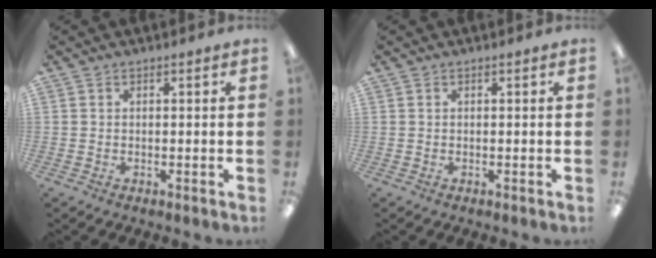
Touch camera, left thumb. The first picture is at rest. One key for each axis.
{"total": 0.0}